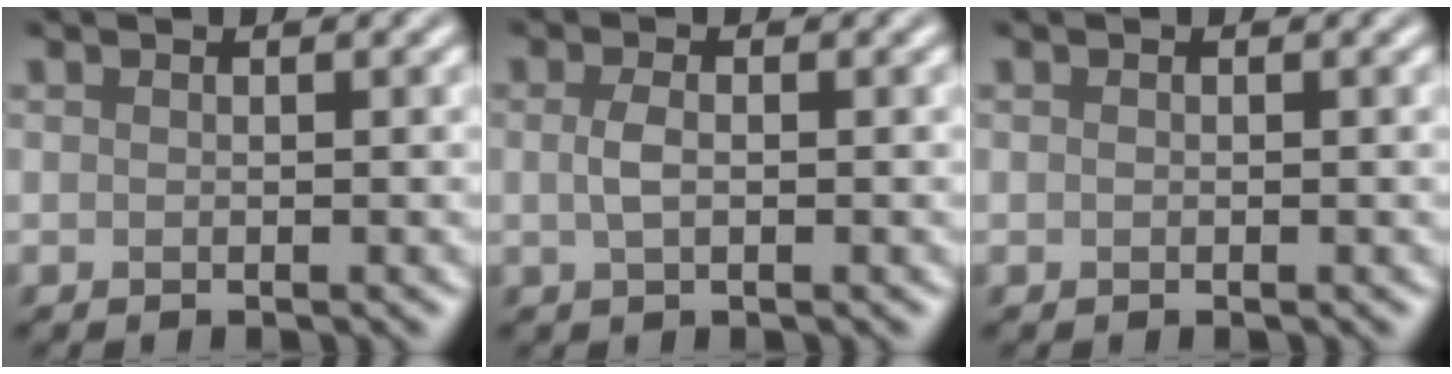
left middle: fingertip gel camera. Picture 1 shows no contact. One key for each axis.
{"total": 1.6, "fx": 0.0, "fy": 0.8, "fz": 1.4, "tx": -0.039, "ty": 0.001, "tz": -0.001}
{"total": 0.0}